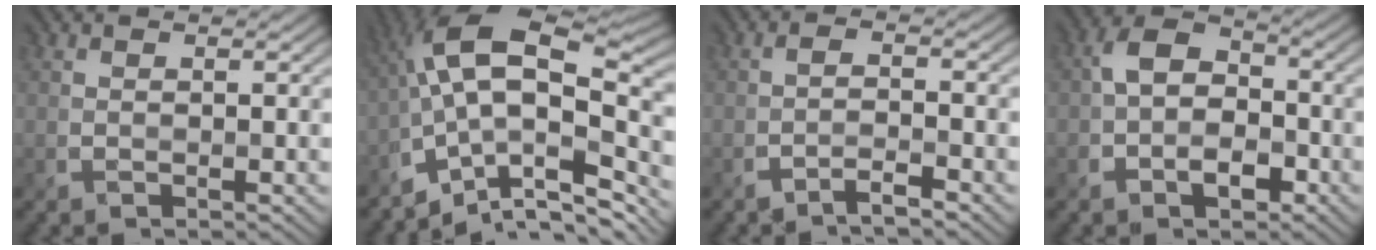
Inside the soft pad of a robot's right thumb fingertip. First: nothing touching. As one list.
[{"total": 14.0, "force": [-3.5, 6.1, 12.1], "torque": [-0.214, 0.019, -0.065]}, {"total": 2.7, "force": [-2.1, 0.3, 1.6], "torque": [-0.029, 0.007, -0.050]}, {"total": 5.7, "force": [-1.8, 3.9, 3.7], "torque": [-0.064, 0.007, -0.038]}]